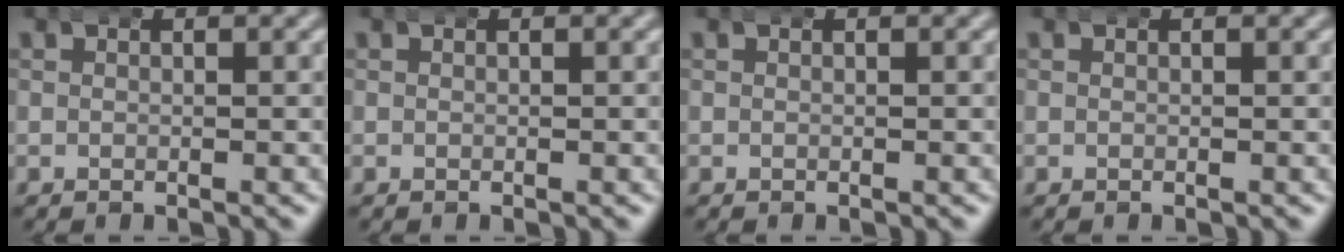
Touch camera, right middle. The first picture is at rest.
{"total": 0.0}
{"total": 0.0}
{"total": 0.0}